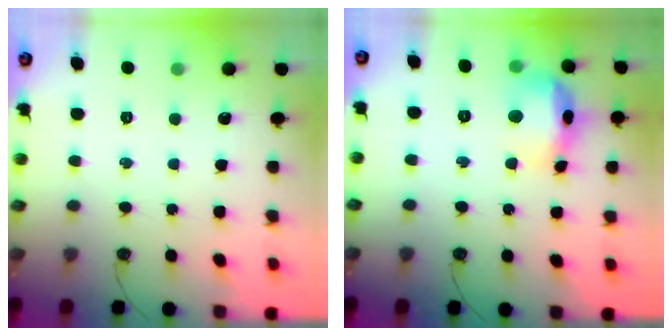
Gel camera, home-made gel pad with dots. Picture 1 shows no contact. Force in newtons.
{"total": 17.8, "press": 14.4, "slide": 10.5}